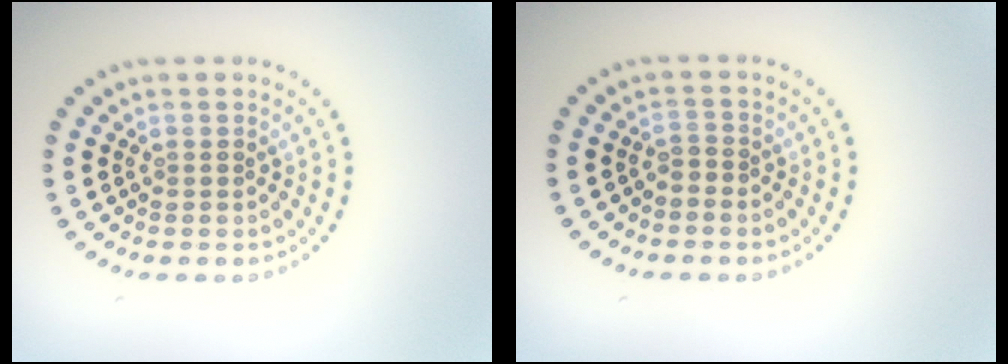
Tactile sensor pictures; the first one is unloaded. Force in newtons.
{"total": 0.7, "press": 0.4, "slide": 0.6}